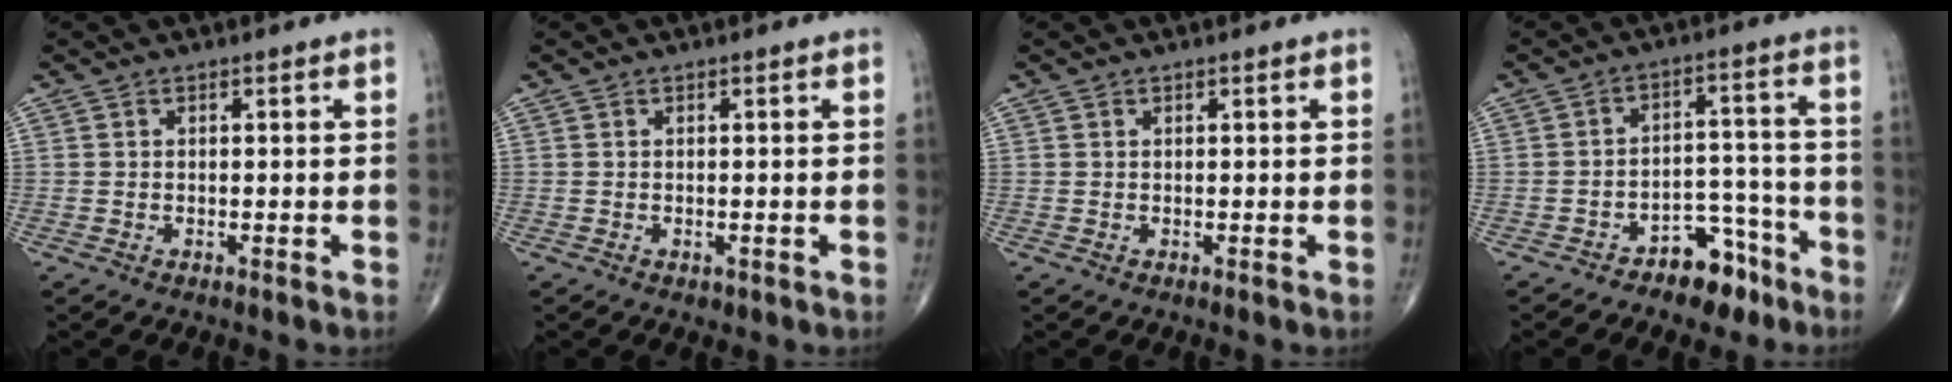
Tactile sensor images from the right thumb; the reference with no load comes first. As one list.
[{"total": 0.6, "force": [-0.2, 0.5, 0.4], "torque": [-0.002, 0.000, 0.001]}, {"total": 0.0}, {"total": 8.4, "force": [-5.8, 4.7, 3.8], "torque": [-0.019, 0.068, -0.090]}]